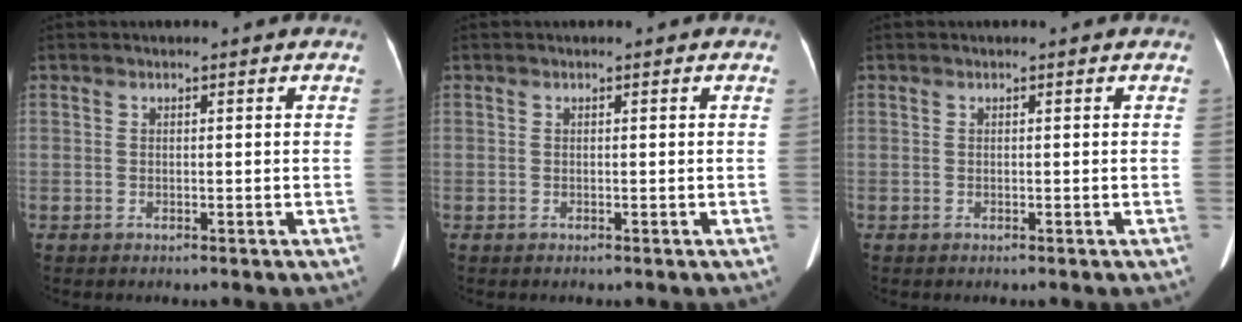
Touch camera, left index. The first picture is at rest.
{"total": 0.0}
{"total": 0.0}